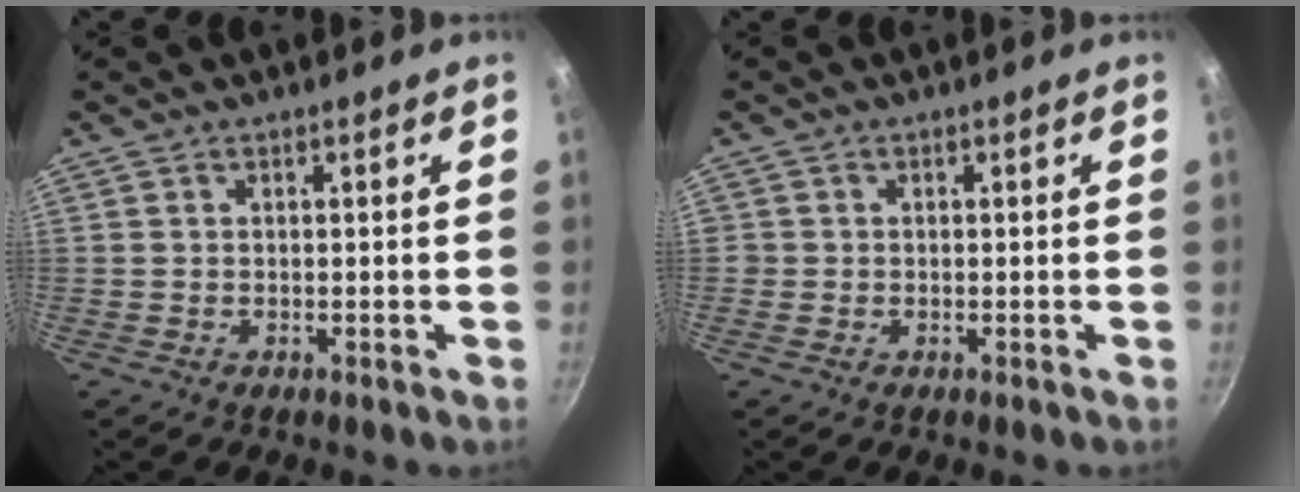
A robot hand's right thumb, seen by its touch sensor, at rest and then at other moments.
{"total": 0.9, "force": [-0.1, 0.9, 0.1], "torque": [0.001, 0.003, -0.005]}